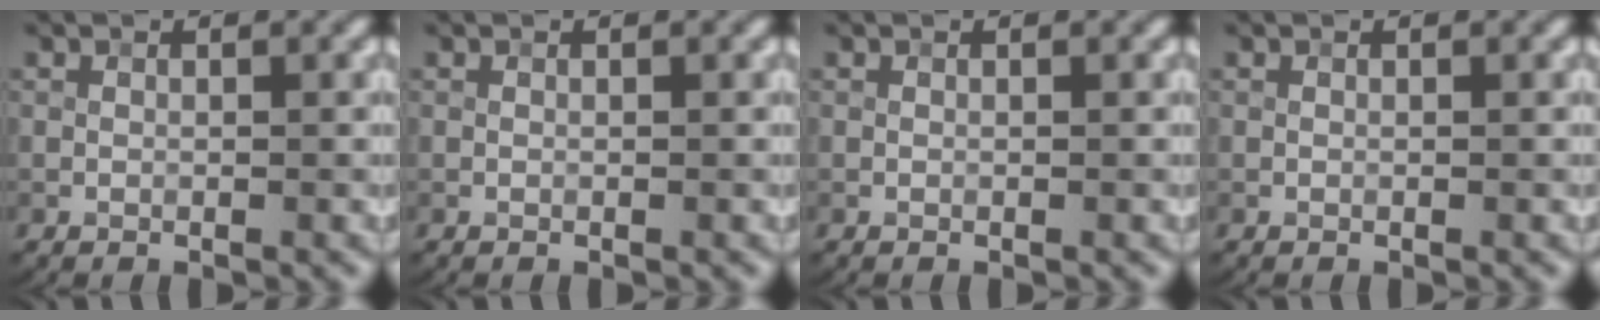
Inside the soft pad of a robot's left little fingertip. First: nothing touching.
{"total": 0.0}
{"total": 0.0}
{"total": 0.0}